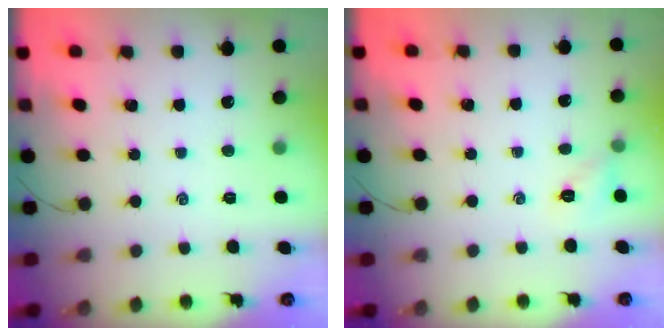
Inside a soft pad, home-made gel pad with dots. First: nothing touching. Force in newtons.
{"total": 4.8, "press": 4.8, "slide": 0.2}